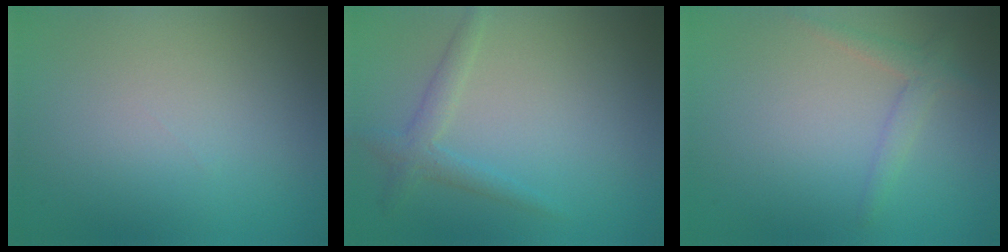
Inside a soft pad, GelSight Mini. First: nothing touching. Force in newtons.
{"total": 2.0, "press": 2.0, "slide": 0.1}
{"total": 1.8, "press": 1.8, "slide": 0.2}